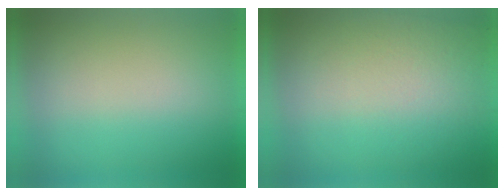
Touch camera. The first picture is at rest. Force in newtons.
{"total": 3.0}